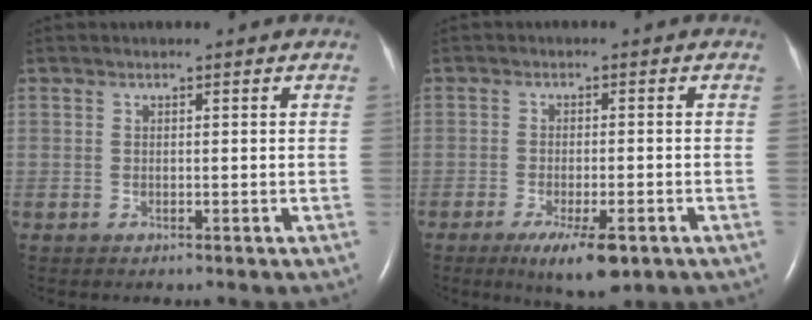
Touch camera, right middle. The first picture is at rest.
{"total": 7.1, "force": [-4.1, 1.5, 5.6], "torque": [-0.094, -0.015, -0.059]}